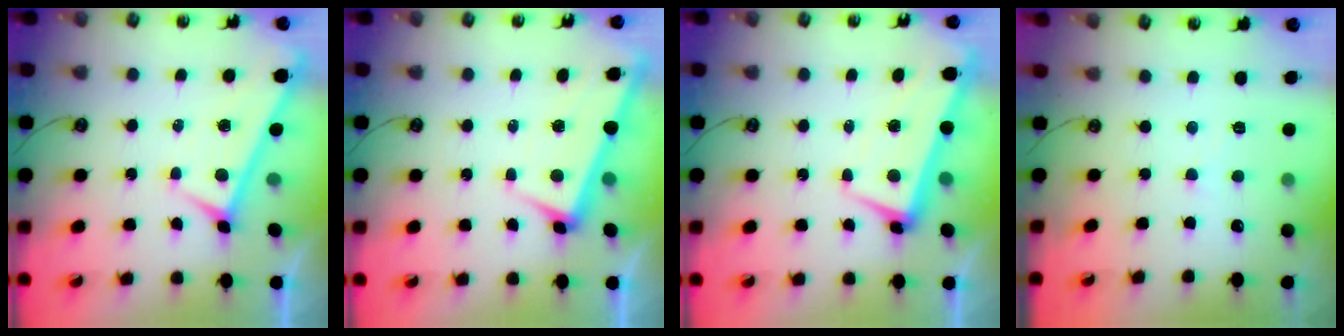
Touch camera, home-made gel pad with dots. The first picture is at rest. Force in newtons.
{"total": 1.9, "press": 1.8, "slide": 0.6}
{"total": 3.0, "press": 2.4, "slide": 1.7}
{"total": 1.0, "press": 0.9, "slide": 0.4}